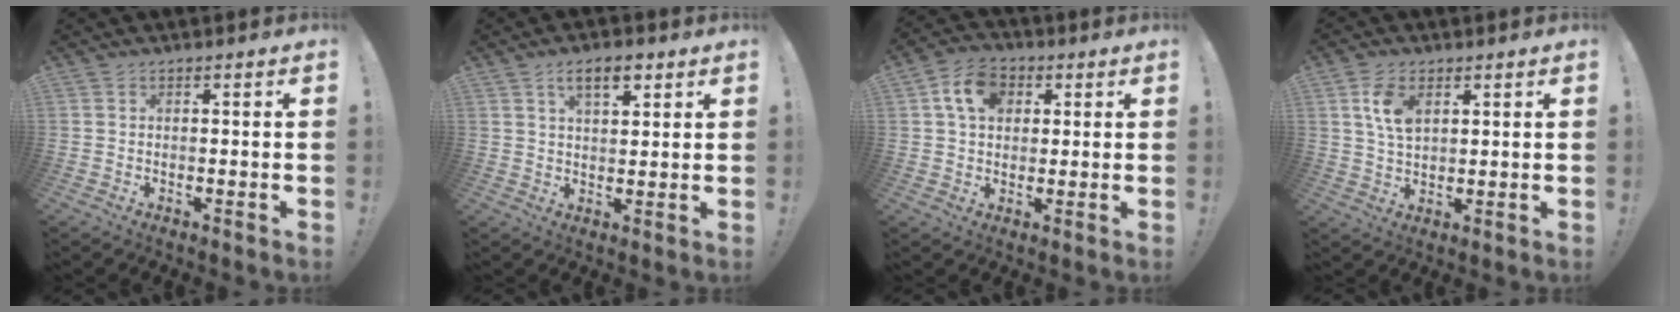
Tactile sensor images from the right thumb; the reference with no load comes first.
{"total": 6.7, "force": [3.6, 3.0, 4.7], "torque": [-0.074, -0.006, 0.062]}
{"total": 10.0, "force": [3.5, 7.2, 6.0], "torque": [-0.098, 0.007, 0.067]}
{"total": 7.6, "force": [3.1, 4.3, 5.4], "torque": [-0.102, -0.005, 0.056]}